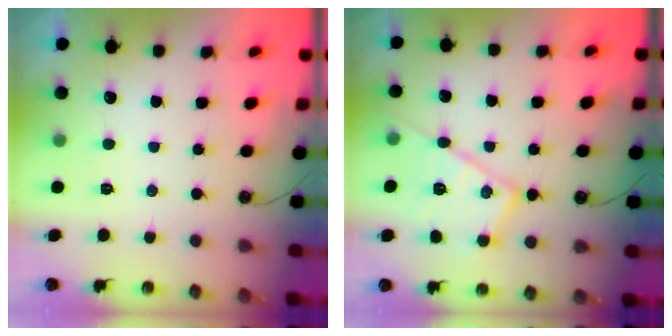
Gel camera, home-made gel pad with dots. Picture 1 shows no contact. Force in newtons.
{"total": 15.2, "press": 15.2, "slide": 0.8}